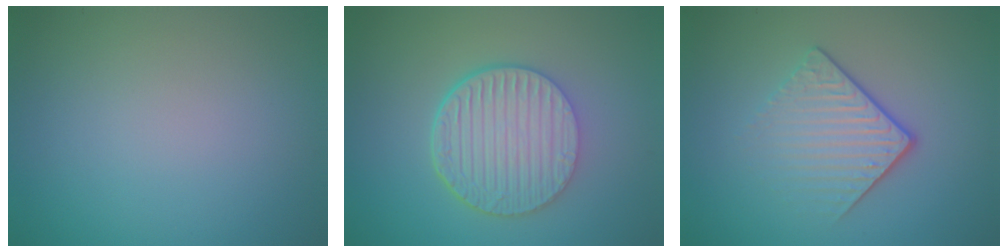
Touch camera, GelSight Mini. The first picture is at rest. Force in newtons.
{"total": 6.3, "press": 4.7, "slide": 4.3}
{"total": 4.2, "press": 2.9, "slide": 3.1}